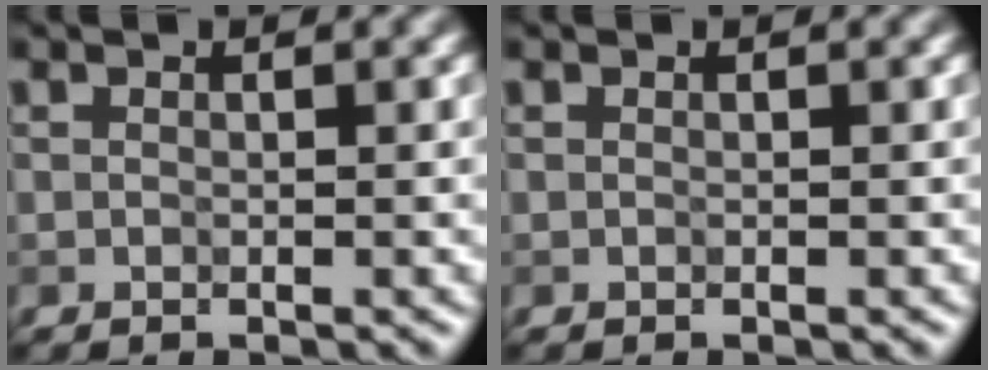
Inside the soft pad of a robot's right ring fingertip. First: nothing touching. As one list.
[{"total": 0.0}]